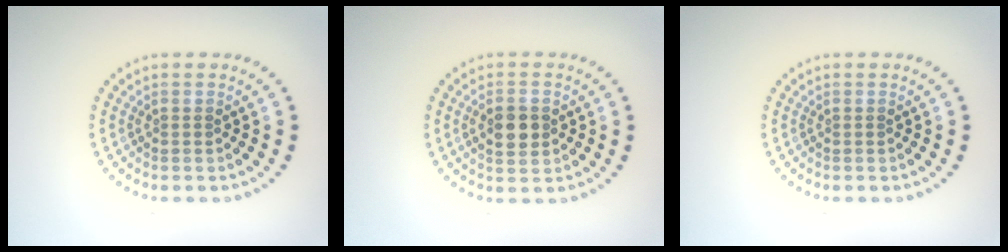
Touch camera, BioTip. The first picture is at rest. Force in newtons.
{"total": 3.1, "press": 3.1, "slide": 0.2}
{"total": 0.0}